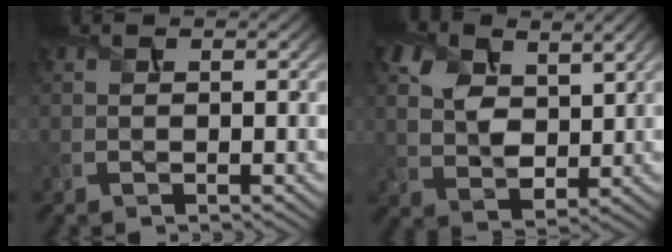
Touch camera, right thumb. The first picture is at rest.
{"total": 7.1, "force": [3.0, 4.2, 4.8], "torque": [-0.116, 0.000, 0.058]}